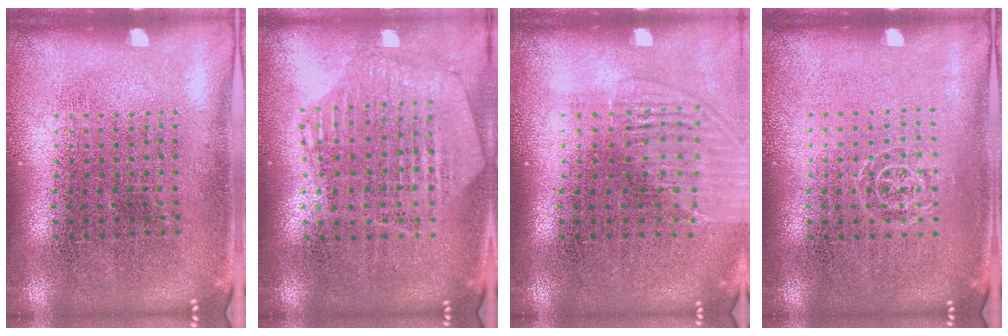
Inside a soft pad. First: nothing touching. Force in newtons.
{"total": 1.0, "press": 1.0, "slide": 0.2}
{"total": 1.5, "press": 1.3, "slide": 0.6}
{"total": 0.7, "press": 0.5, "slide": 0.5}